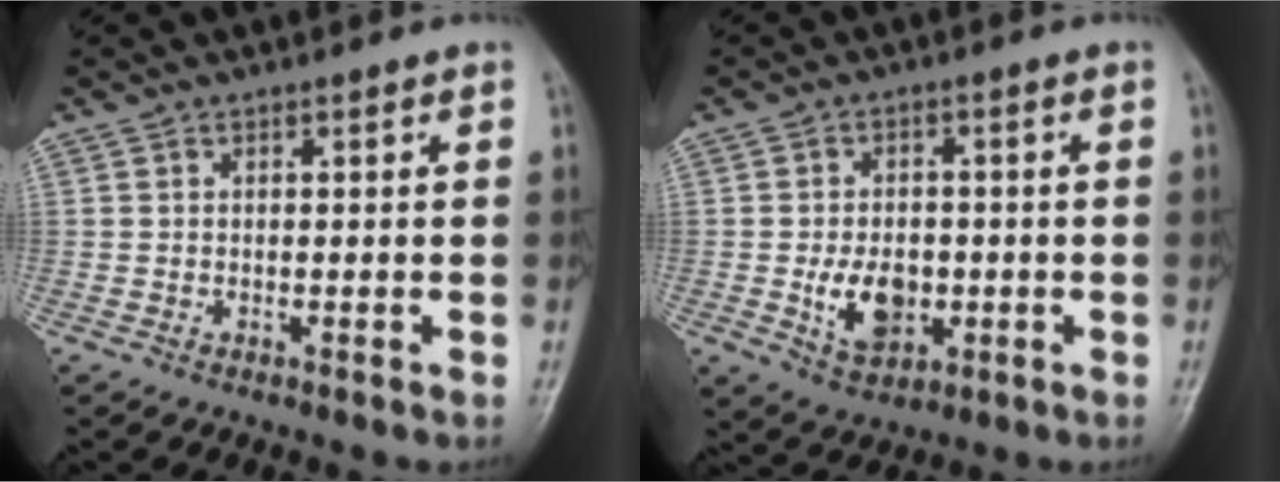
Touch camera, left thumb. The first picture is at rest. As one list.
[{"total": 7.8, "force": [-1.5, 5.3, 5.4], "torque": [-0.073, -0.001, -0.017]}]